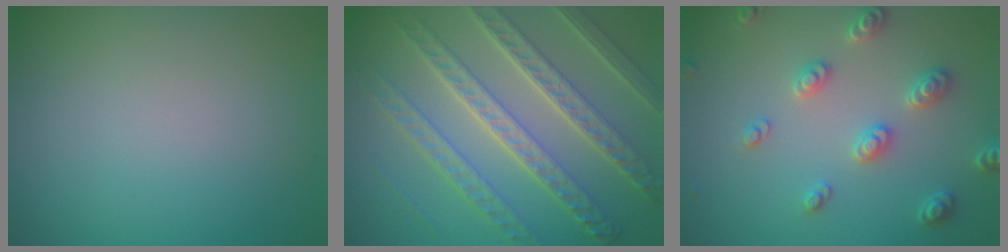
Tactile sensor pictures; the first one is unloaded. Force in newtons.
{"total": 8.3, "press": 6.2, "slide": 5.5}
{"total": 3.0, "press": 3.0, "slide": 0.7}